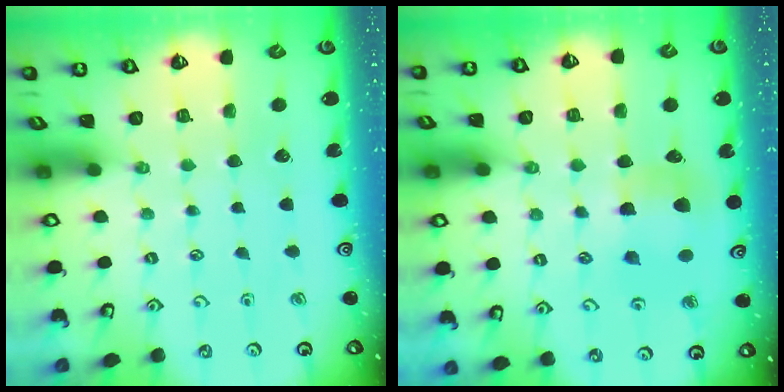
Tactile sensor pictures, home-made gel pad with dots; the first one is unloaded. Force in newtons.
{"total": 7.2, "press": 7.2, "slide": 0.8}